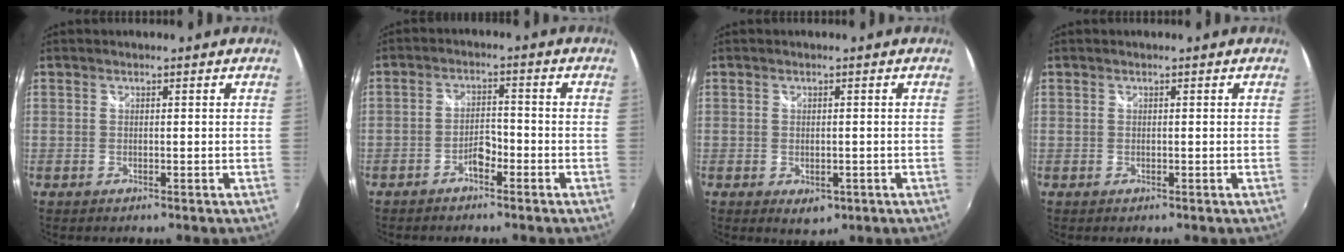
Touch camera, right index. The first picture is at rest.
{"total": 3.5, "force": [-2.4, 1.5, 2.1], "torque": [-0.042, 0.006, -0.040]}
{"total": 3.5, "force": [-0.9, 2.4, 2.4], "torque": [-0.041, -0.010, -0.010]}
{"total": 0.0}